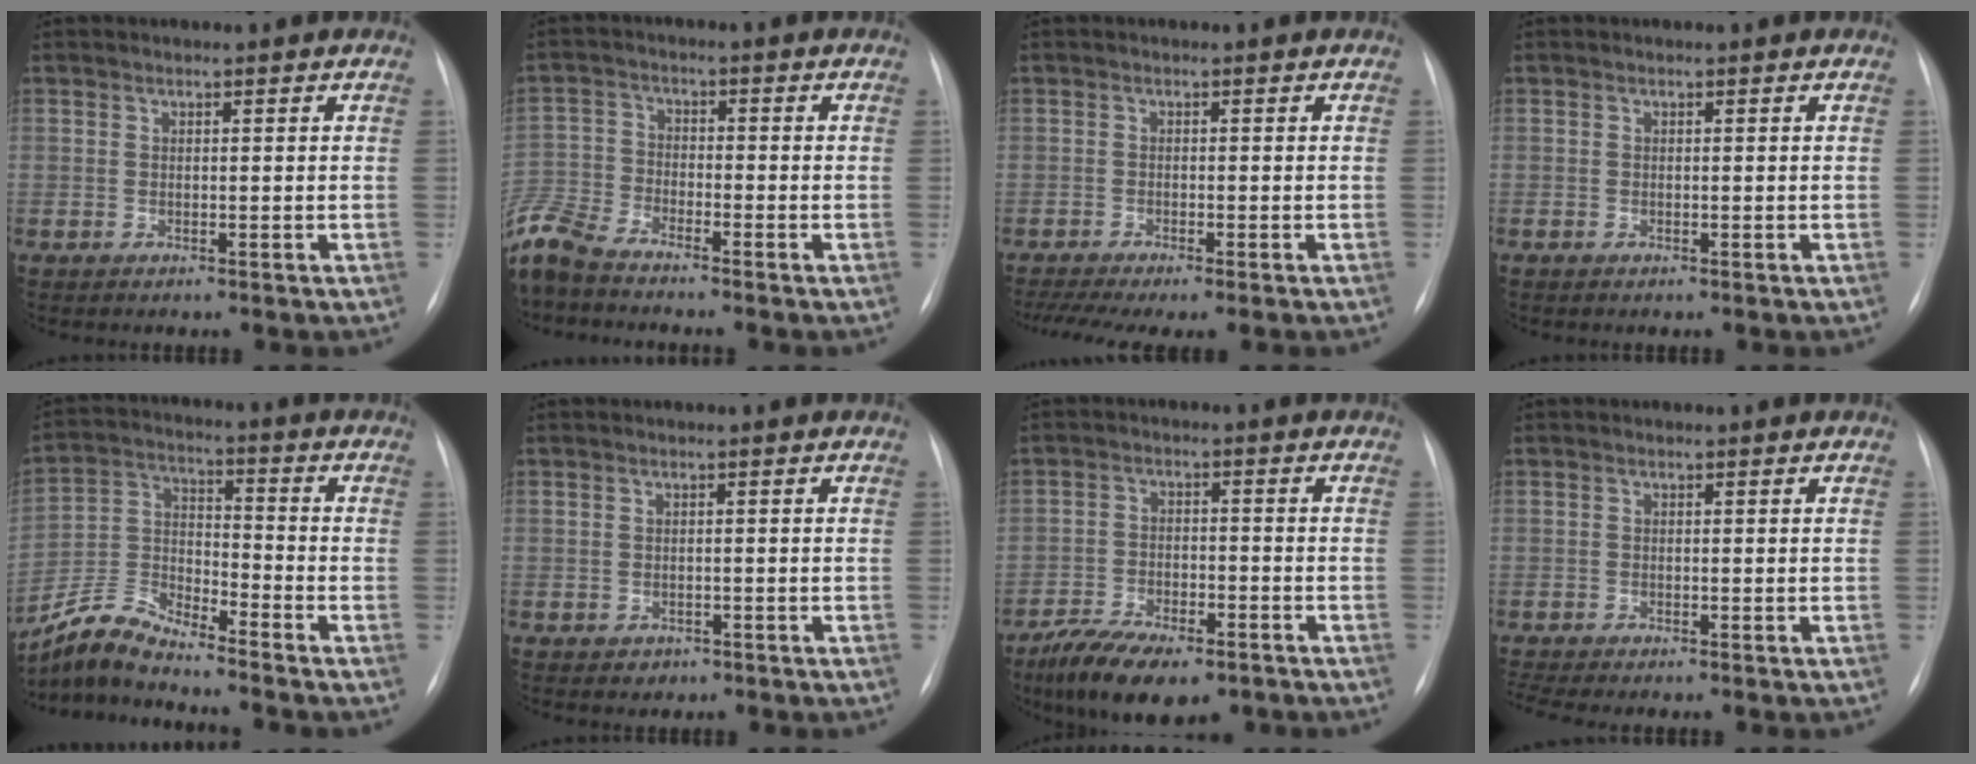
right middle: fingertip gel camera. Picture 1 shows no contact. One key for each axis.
{"total": 9.9, "fx": -8.9, "fy": 2.0, "fz": 4.0, "tx": -0.102, "ty": -0.013, "tz": -0.181}
{"total": 8.0, "fx": -6.2, "fy": 0.7, "fz": 5.1, "tx": -0.084, "ty": -0.012, "tz": -0.097}
{"total": 0.0}
{"total": 8.2, "fx": -8.0, "fy": 0.2, "fz": 1.6, "tx": -0.053, "ty": 0.003, "tz": -0.158}
{"total": 1.1, "fx": -0.7, "fy": 0.9, "fz": 0.1, "tx": -0.007, "ty": 0.001, "tz": -0.005}
{"total": 11.6, "fx": -8.3, "fy": 4.4, "fz": 6.8, "tx": -0.118, "ty": -0.011, "tz": -0.135}
{"total": 2.2, "fx": -1.9, "fy": -0.4, "fz": 0.9, "tx": -0.025, "ty": -0.009, "tz": -0.035}